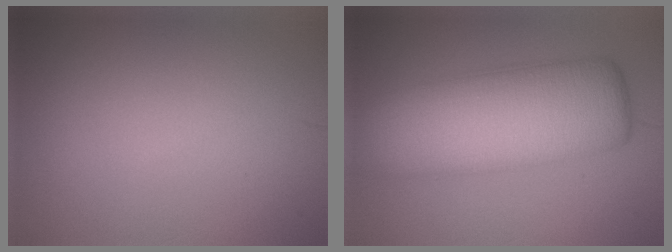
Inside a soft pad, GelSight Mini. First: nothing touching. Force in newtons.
{"total": 11.5, "press": 11.5, "slide": 0.5}